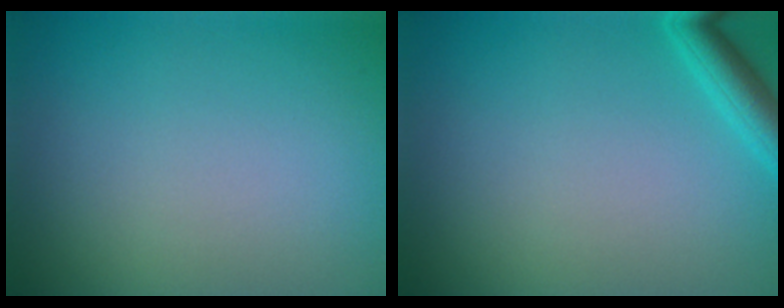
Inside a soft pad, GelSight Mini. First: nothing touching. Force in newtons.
{"total": 2.4, "press": 2.4, "slide": 0.2}